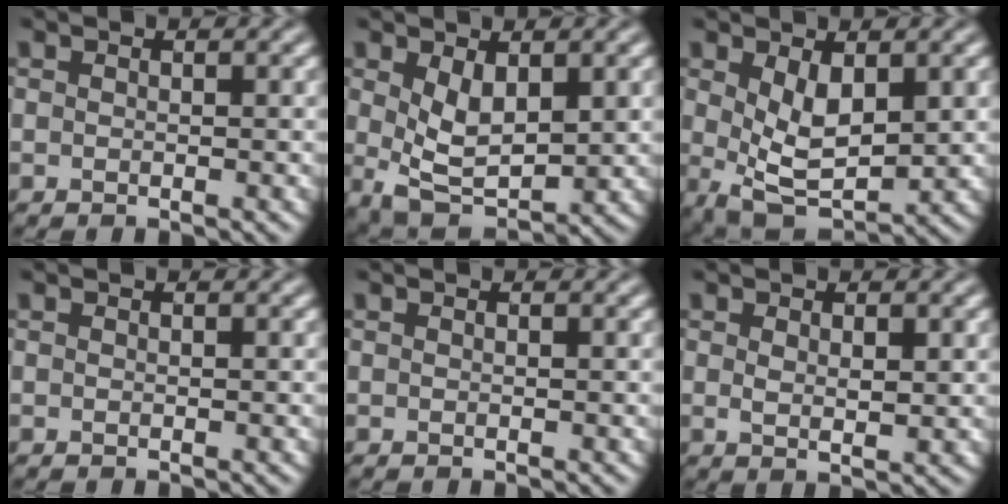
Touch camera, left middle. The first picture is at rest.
{"total": 5.1, "force": [0.7, 2.6, 4.2], "torque": [-0.089, -0.009, 0.022]}
{"total": 5.5, "force": [0.6, 2.7, 4.7], "torque": [-0.097, -0.012, 0.017]}
{"total": 0.0}
{"total": 0.0}
{"total": 2.2, "force": [0.5, 0.9, 1.9], "torque": [-0.035, -0.005, 0.012]}